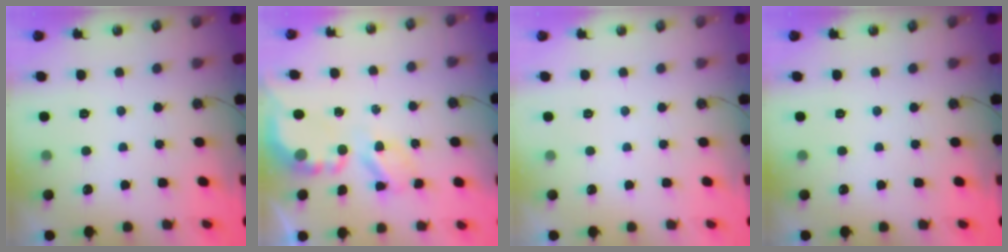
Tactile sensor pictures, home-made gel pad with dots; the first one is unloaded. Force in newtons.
{"total": 4.8, "press": 4.7, "slide": 0.4}
{"total": 0.0}
{"total": 0.0}